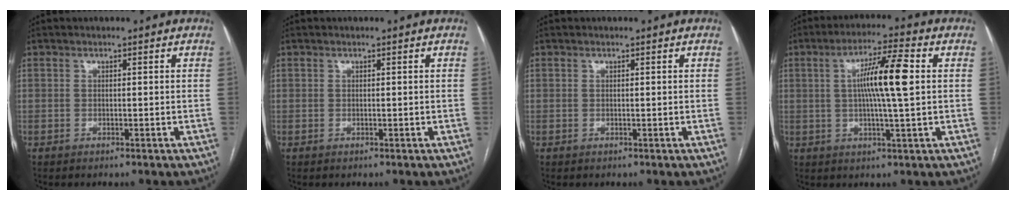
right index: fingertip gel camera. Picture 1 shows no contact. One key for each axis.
{"total": 0.0}
{"total": 0.0}
{"total": 9.5, "fx": 1.3, "fy": 0.1, "fz": 9.4, "tx": -0.167, "ty": 0.007, "tz": 0.019}